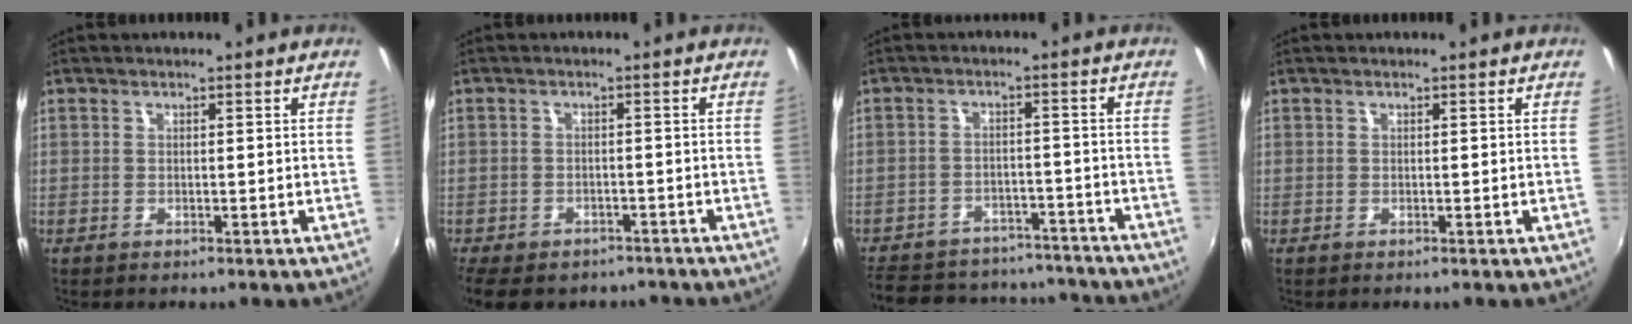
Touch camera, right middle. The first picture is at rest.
{"total": 10.4, "force": [-7.8, 5.3, 4.5], "torque": [-0.106, -0.019, -0.112]}
{"total": 22.1, "force": [-18.6, 9.2, 7.8], "torque": [-0.181, 0.025, -0.236]}
{"total": 0.0}